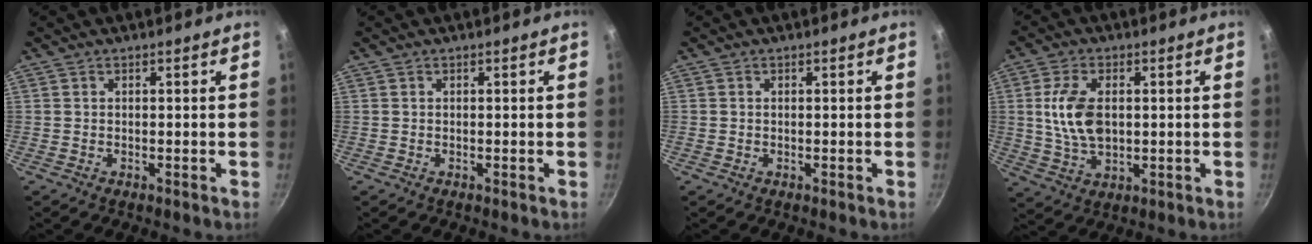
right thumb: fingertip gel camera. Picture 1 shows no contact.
{"total": 0.0}
{"total": 0.0}
{"total": 9.9, "force": [1.1, 5.8, 7.9], "torque": [-0.146, -0.004, 0.023]}